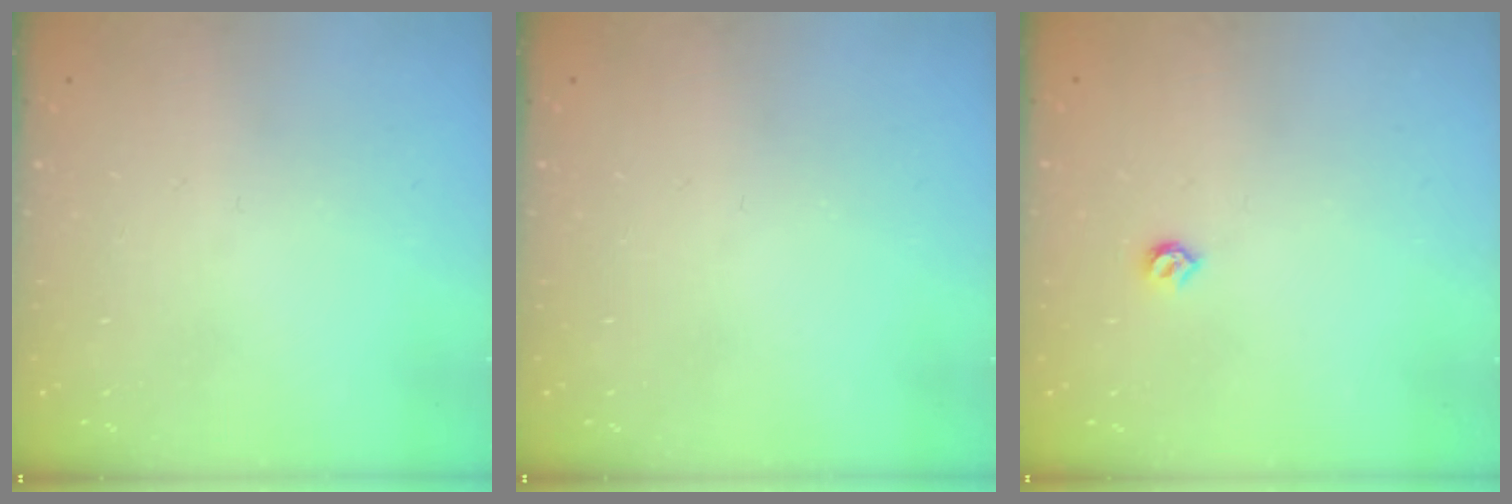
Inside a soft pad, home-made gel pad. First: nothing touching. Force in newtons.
{"total": 0.0}
{"total": 4.0, "press": 3.9, "slide": 0.8}